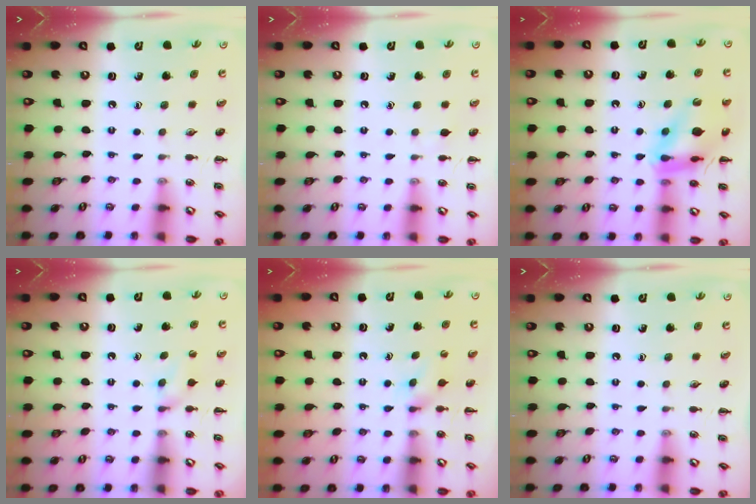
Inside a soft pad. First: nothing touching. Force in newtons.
{"total": 2.8, "press": 2.6, "slide": 0.8}
{"total": 13.7, "press": 13.5, "slide": 1.9}
{"total": 5.2, "press": 5.0, "slide": 1.4}
{"total": 3.1, "press": 2.8, "slide": 1.2}
{"total": 0.0}